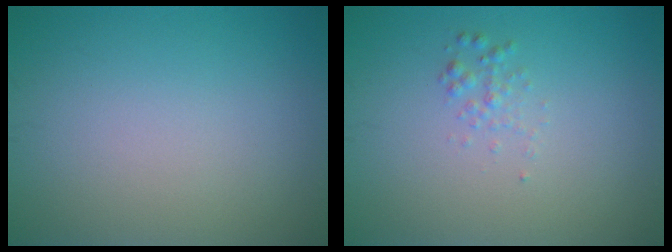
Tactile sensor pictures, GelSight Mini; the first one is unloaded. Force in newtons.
{"total": 1.0, "press": 1.0, "slide": 0.0}